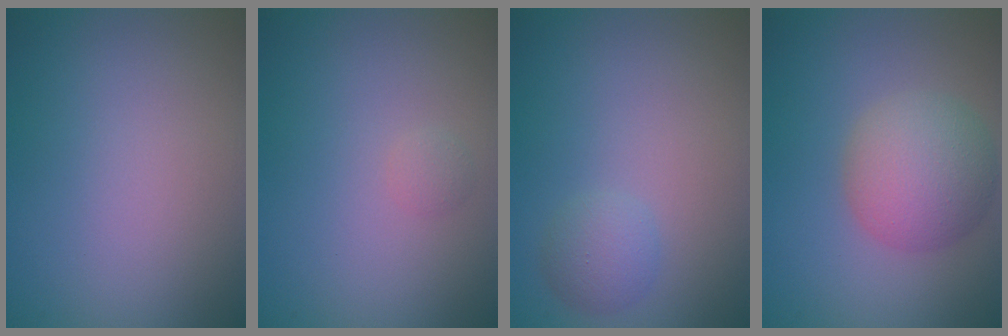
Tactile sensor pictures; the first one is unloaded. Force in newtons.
{"total": 0.7, "press": 0.7, "slide": 0.0}
{"total": 1.8, "press": 1.8, "slide": 0.1}
{"total": 5.5, "press": 5.5, "slide": 0.0}